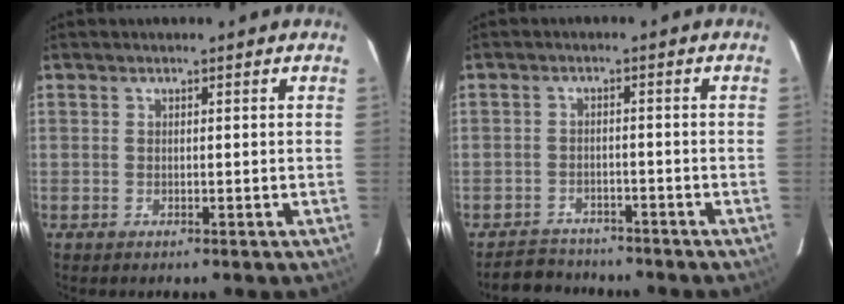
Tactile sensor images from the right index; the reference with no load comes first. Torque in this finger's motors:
{"motor_torque": [0.04, -0.15, -0.33, -0.07]}